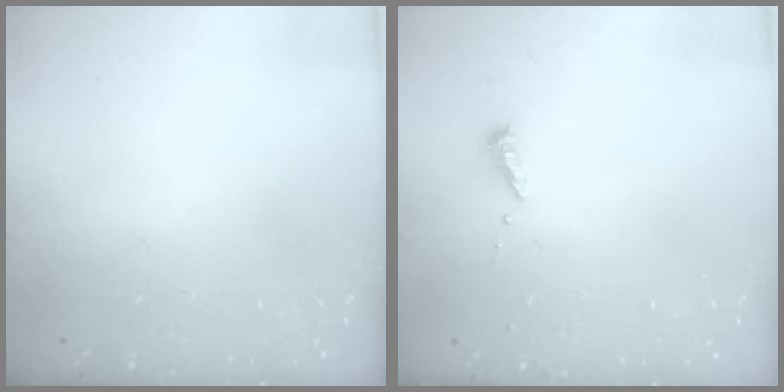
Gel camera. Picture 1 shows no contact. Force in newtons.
{"total": 5.3, "press": 5.3, "slide": 0.5}